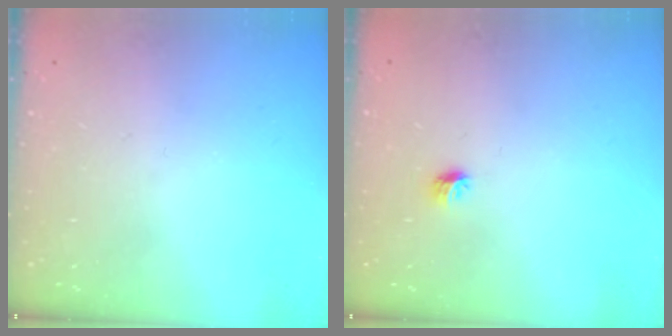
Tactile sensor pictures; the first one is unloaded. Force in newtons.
{"total": 4.2, "press": 4.1, "slide": 1.0}